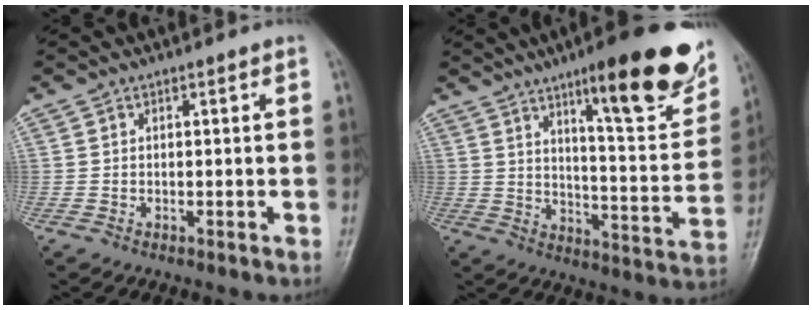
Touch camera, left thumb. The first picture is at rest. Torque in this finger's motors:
{"motor_torque": [1.06, 0.95, 1.62, -1.15, 0.12]}